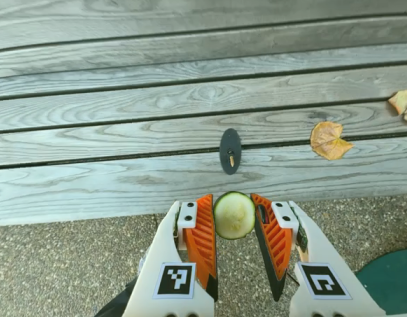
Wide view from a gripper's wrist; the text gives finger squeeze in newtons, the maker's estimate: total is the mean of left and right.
{"total": 7.8, "left": 7.6, "right": 7.9}